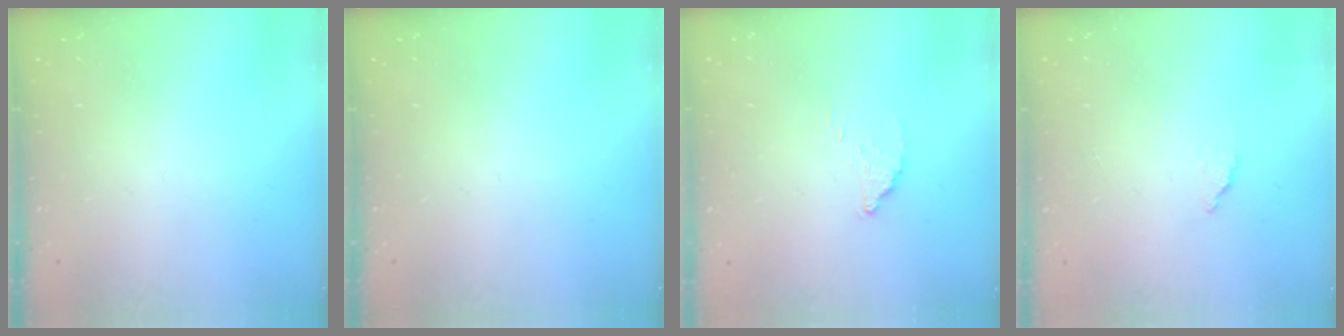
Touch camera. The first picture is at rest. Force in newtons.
{"total": 0.0}
{"total": 3.4, "press": 3.4, "slide": 0.1}
{"total": 2.0, "press": 2.0, "slide": 0.1}